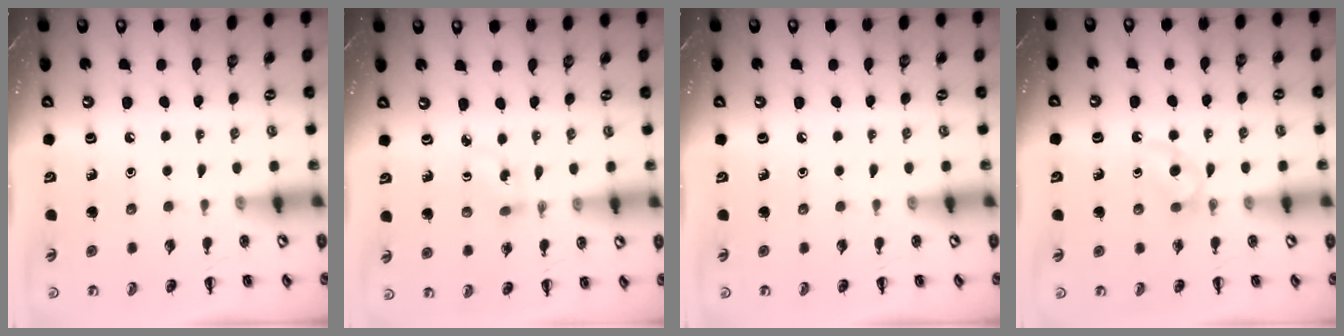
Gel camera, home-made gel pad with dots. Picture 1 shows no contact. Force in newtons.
{"total": 3.3, "press": 3.0, "slide": 1.4}
{"total": 0.0}
{"total": 3.0, "press": 2.8, "slide": 1.1}